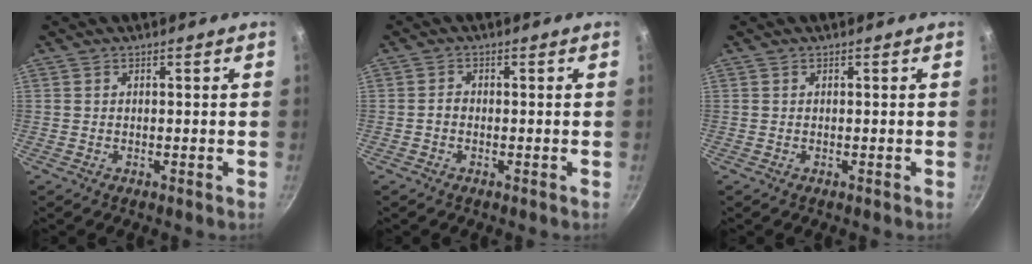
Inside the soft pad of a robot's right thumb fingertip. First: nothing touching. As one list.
[{"total": 1.4, "force": [-0.4, 1.0, 0.8], "torque": [-0.011, 0.010, -0.009]}, {"total": 0.0}]